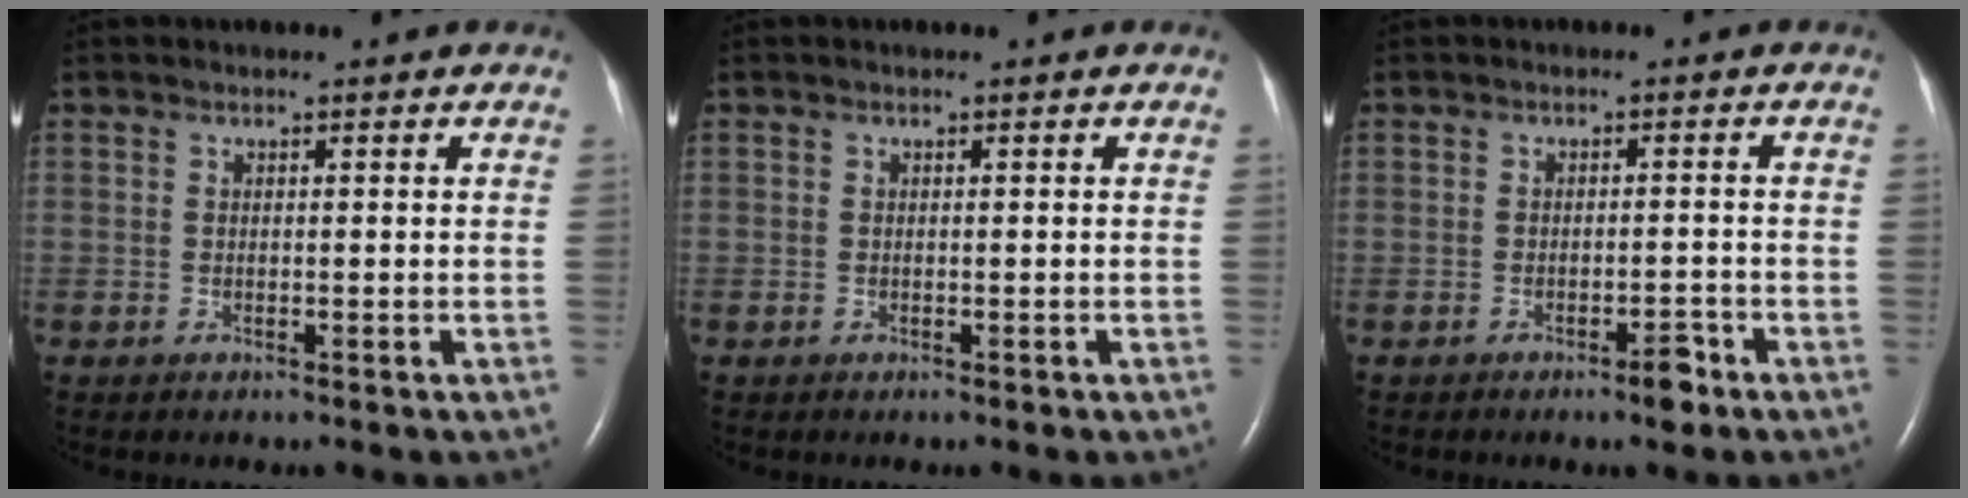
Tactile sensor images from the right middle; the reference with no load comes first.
{"total": 0.0}
{"total": 2.5, "force": [-1.8, 0.6, 1.6], "torque": [-0.022, 0.001, -0.025]}